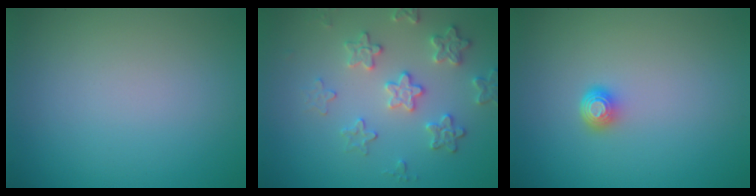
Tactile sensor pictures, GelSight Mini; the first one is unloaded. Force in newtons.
{"total": 3.6, "press": 3.4, "slide": 1.2}
{"total": 1.4, "press": 1.1, "slide": 1.0}